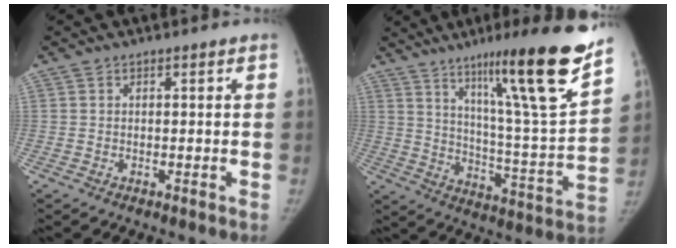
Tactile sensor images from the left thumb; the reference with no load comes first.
{"total": 23.0, "force": [15.1, 1.0, 17.4], "torque": [-0.234, -0.078, 0.238]}